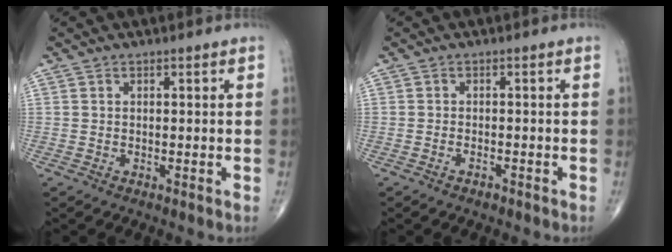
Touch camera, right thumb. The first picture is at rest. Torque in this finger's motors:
{"motor_torque": [-0.16, -0.07, 0.06, 0.16, 0.02]}